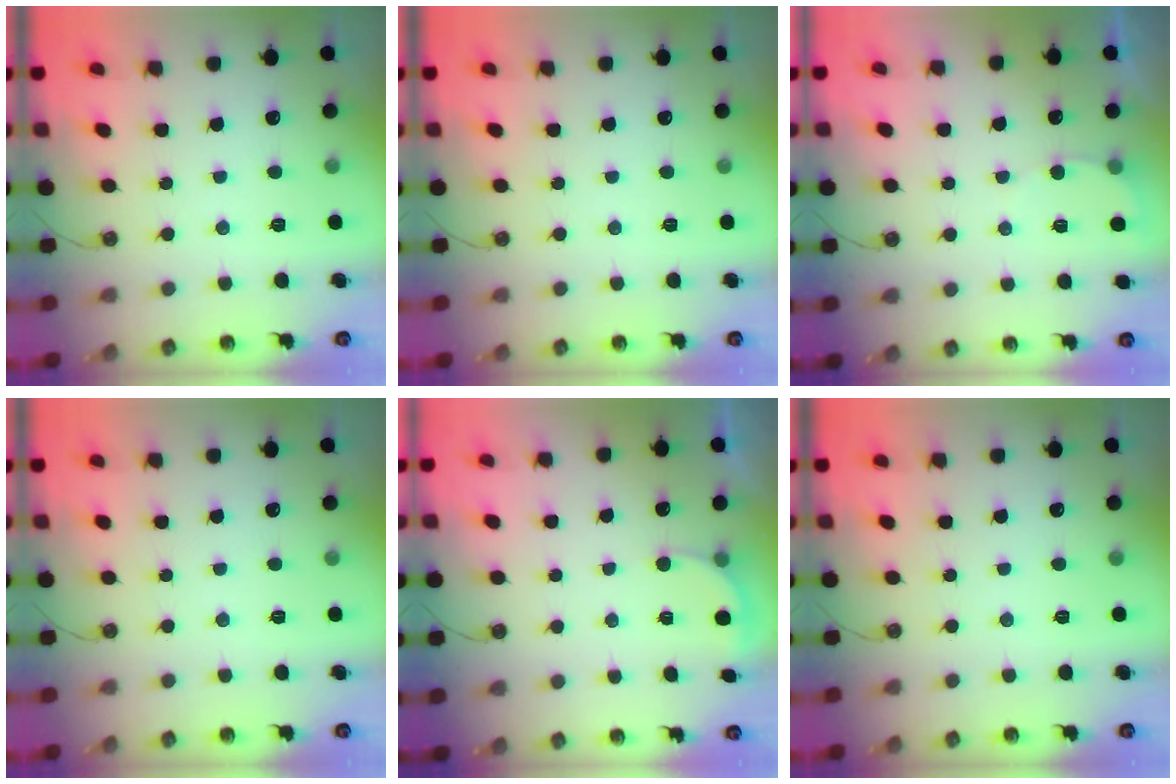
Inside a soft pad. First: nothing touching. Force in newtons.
{"total": 0.0}
{"total": 3.9, "press": 3.9, "slide": 0.4}
{"total": 0.0}
{"total": 2.1, "press": 2.0, "slide": 0.6}
{"total": 0.0}